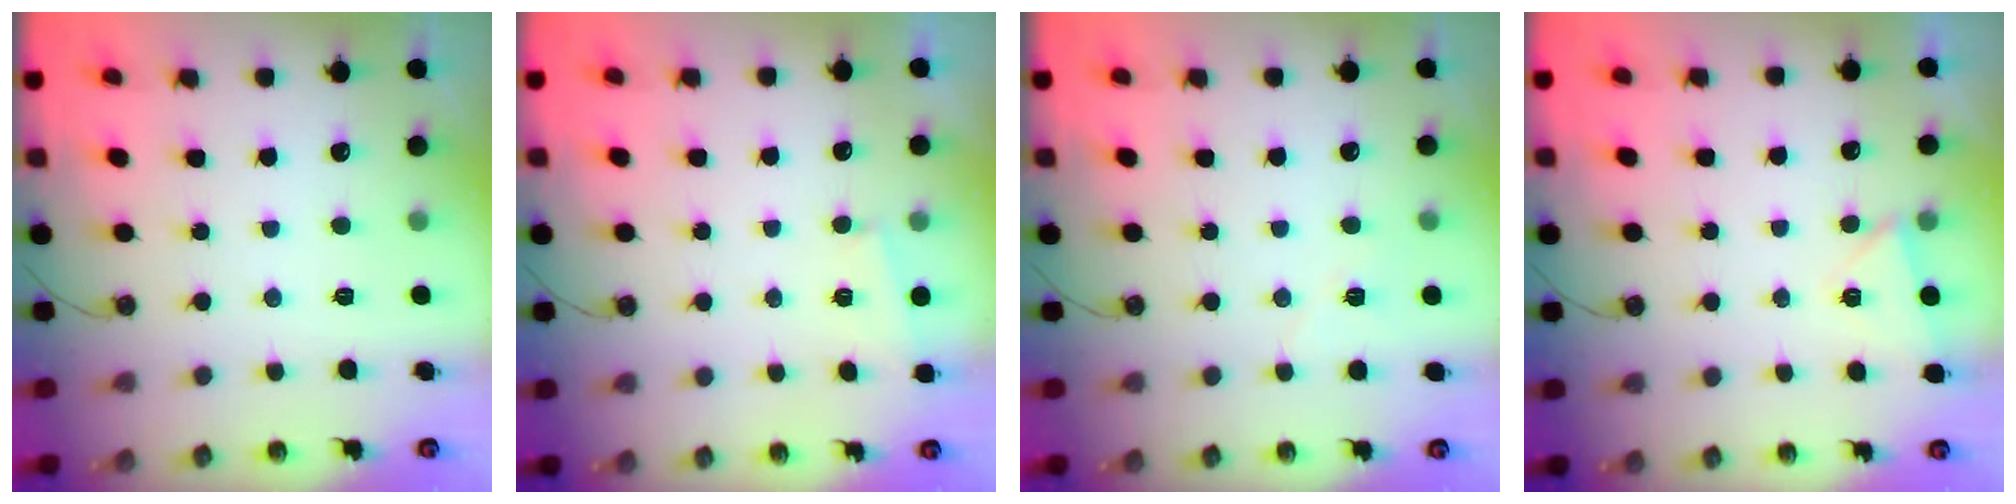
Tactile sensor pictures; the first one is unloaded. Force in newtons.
{"total": 1.6, "press": 1.0, "slide": 1.2}
{"total": 6.3, "press": 5.5, "slide": 2.9}
{"total": 3.8, "press": 2.8, "slide": 2.6}